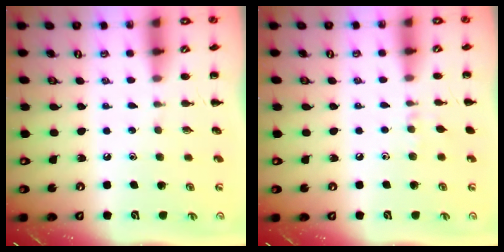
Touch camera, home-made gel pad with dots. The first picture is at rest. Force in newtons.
{"total": 3.8, "press": 3.5, "slide": 1.4}